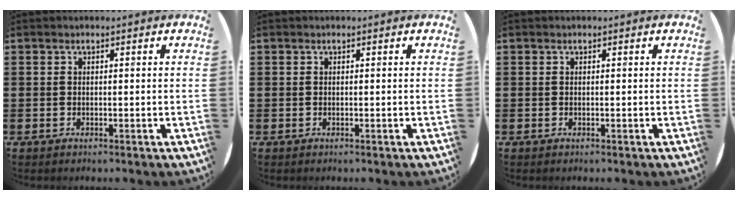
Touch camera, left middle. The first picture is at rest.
{"total": 0.0}
{"total": 0.0}